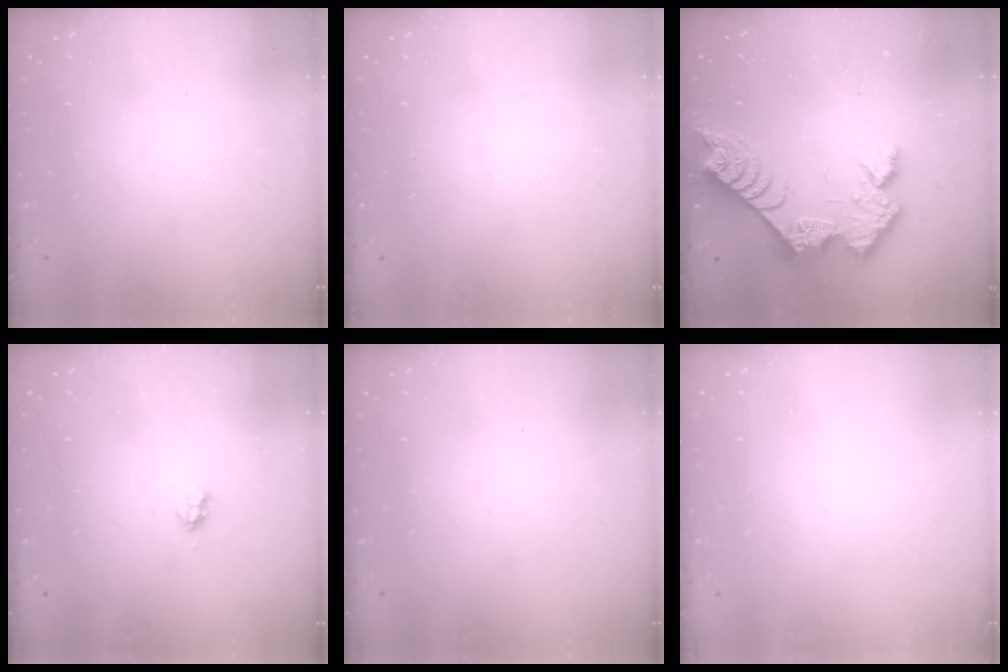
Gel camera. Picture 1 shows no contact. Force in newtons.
{"total": 1.7, "press": 1.7, "slide": 0.2}
{"total": 12.1, "press": 12.1, "slide": 0.8}
{"total": 1.7, "press": 1.7, "slide": 0.3}
{"total": 0.0}
{"total": 0.0}